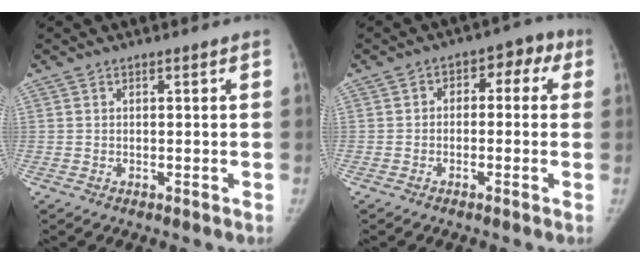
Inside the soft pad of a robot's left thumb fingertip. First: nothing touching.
{"total": 5.7, "force": [0.0, 4.2, 3.8], "torque": [-0.009, 0.030, -0.016]}